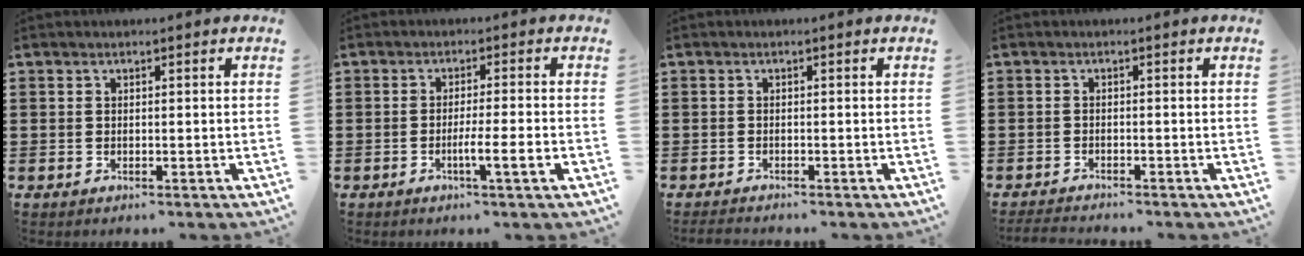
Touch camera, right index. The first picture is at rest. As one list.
[{"total": 4.4, "force": [-1.7, -0.2, 4.0], "torque": [-0.066, -0.012, -0.029]}, {"total": 0.8, "force": [-0.8, 0.0, 0.0], "torque": [-0.002, -0.001, -0.017]}, {"total": 1.6, "force": [-1.5, 0.0, 0.1], "torque": [-0.005, -0.001, -0.032]}]